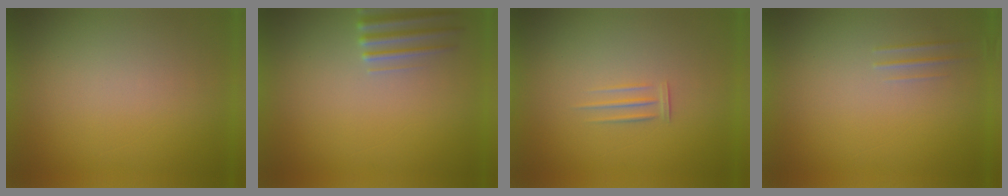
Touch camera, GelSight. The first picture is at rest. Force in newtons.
{"total": 2.8}
{"total": 1.7}
{"total": 1.6}